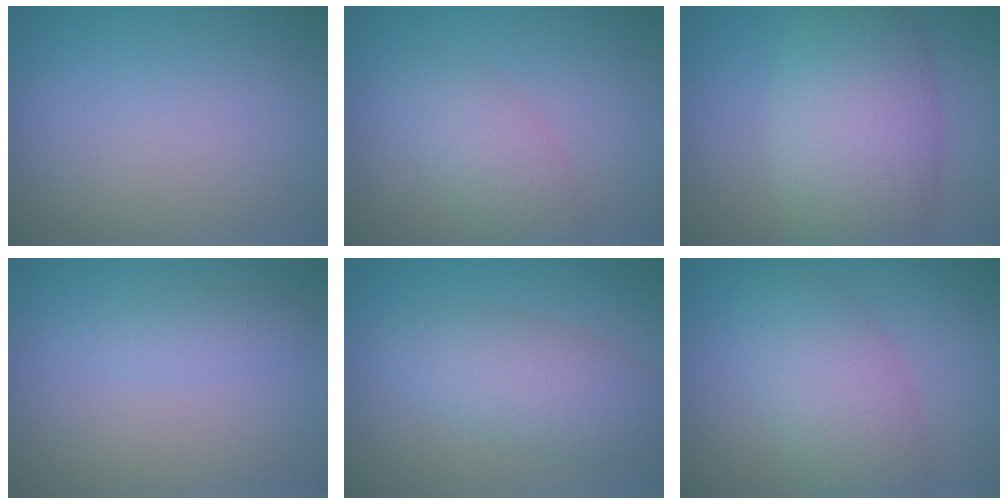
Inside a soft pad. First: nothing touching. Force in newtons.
{"total": 2.7, "press": 2.7, "slide": 0.1}
{"total": 8.4, "press": 8.4, "slide": 0.4}
{"total": 1.4, "press": 1.4, "slide": 0.1}
{"total": 4.4, "press": 4.4, "slide": 0.1}
{"total": 4.8, "press": 4.7, "slide": 0.2}